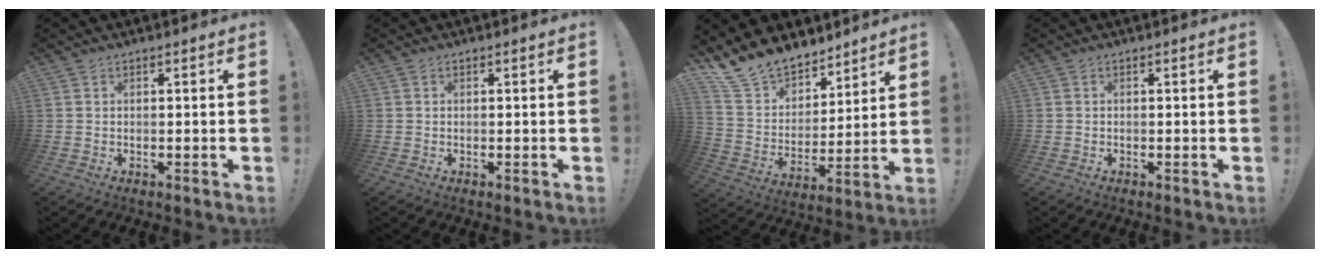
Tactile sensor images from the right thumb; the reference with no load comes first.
{"total": 0.0}
{"total": 14.5, "force": [12.7, 6.6, 2.5], "torque": [-0.071, -0.100, 0.241]}
{"total": 0.0}